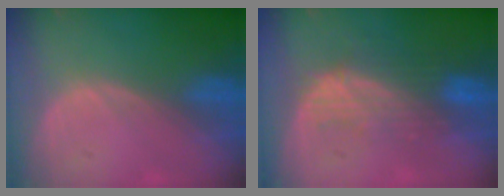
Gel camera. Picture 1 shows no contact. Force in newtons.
{"total": 7.4, "press": 7.0, "slide": 2.2}